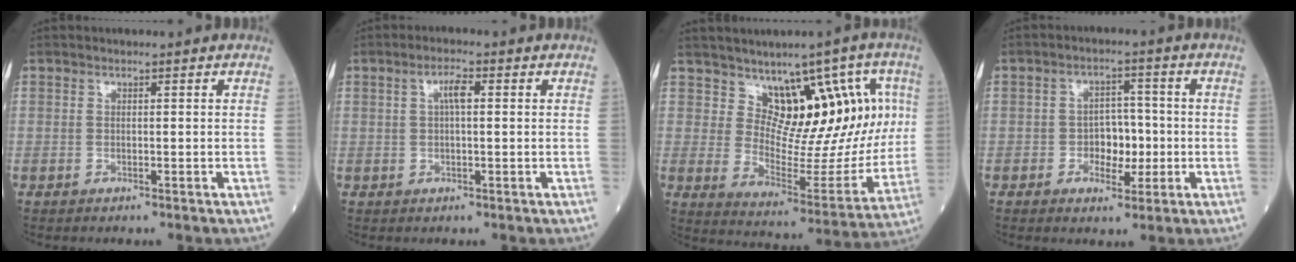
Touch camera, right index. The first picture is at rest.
{"total": 2.9, "force": [0.6, 0.7, 2.7], "torque": [-0.051, 0.008, 0.011]}
{"total": 13.8, "force": [6.0, 7.4, 10.0], "torque": [-0.118, 0.017, 0.105]}
{"total": 5.3, "force": [-1.1, 3.3, 4.0], "torque": [-0.056, 0.011, -0.016]}